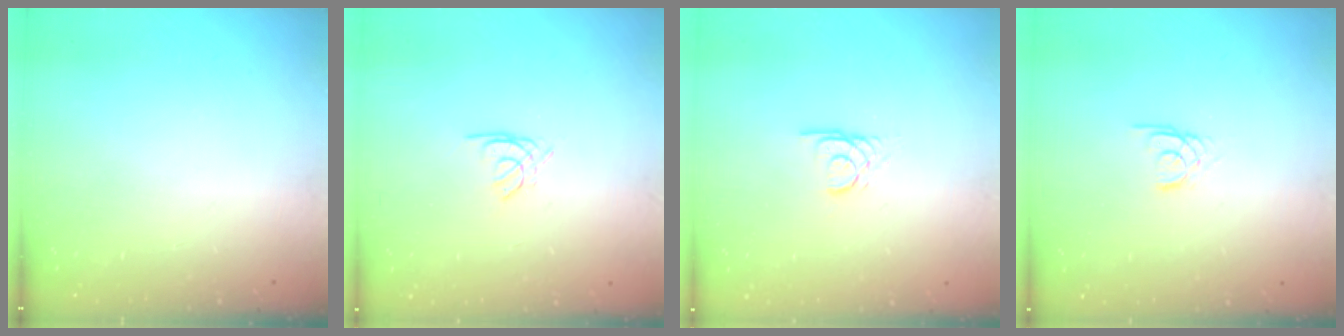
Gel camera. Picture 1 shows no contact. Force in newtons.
{"total": 1.4, "press": 1.4, "slide": 0.4}
{"total": 2.7, "press": 2.7, "slide": 0.1}
{"total": 2.4, "press": 2.4, "slide": 0.1}